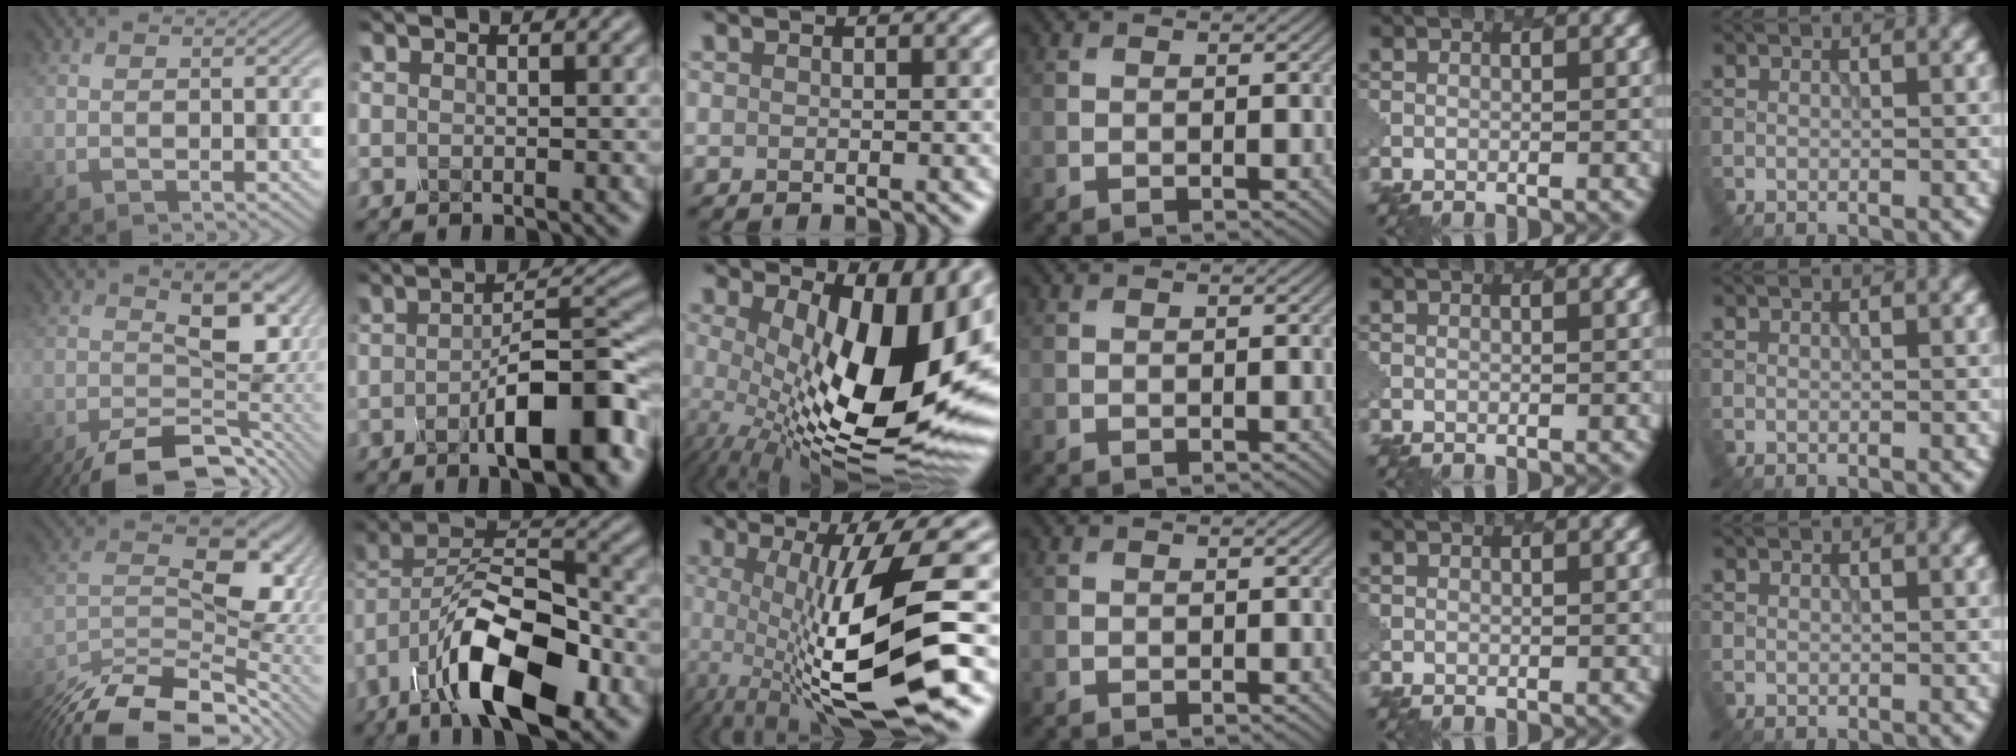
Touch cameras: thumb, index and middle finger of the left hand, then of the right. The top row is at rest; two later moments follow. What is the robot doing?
{"motion": "dispense", "object": "glue stick"}